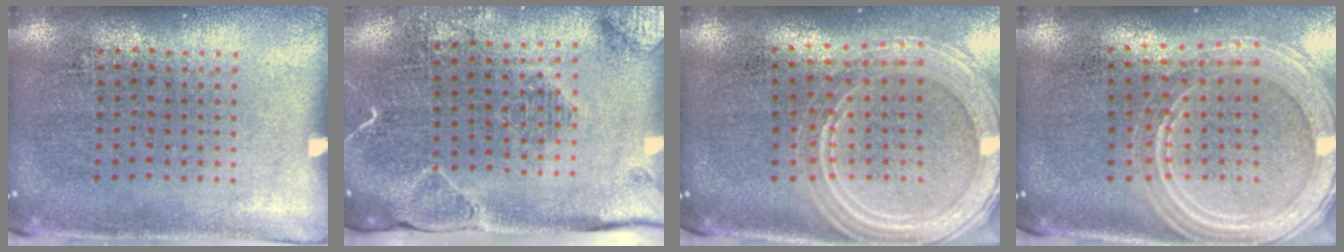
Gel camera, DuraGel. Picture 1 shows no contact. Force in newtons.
{"total": 2.0, "press": 2.0, "slide": 0.2}
{"total": 2.1, "press": 1.9, "slide": 0.9}
{"total": 2.1, "press": 1.9, "slide": 0.9}